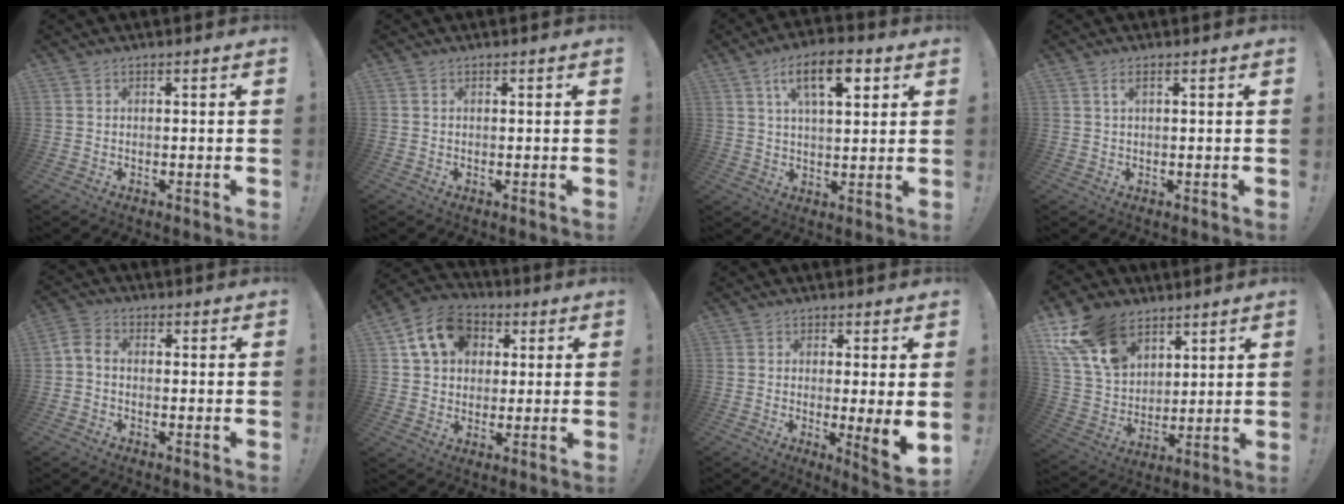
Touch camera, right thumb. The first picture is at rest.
{"total": 0.0}
{"total": 12.2, "force": [5.2, 5.2, 9.8], "torque": [-0.144, -0.008, 0.084]}
{"total": 1.9, "force": [0.7, 0.4, 1.7], "torque": [-0.030, -0.001, 0.010]}
{"total": 3.1, "force": [-1.0, 1.7, 2.4], "torque": [-0.052, 0.008, -0.018]}
{"total": 13.5, "force": [5.0, 10.6, 6.7], "torque": [-0.099, -0.011, 0.100]}
{"total": 6.7, "force": [0.0, 0.1, 6.7], "torque": [-0.082, -0.021, 0.003]}
{"total": 18.5, "force": [11.0, 11.8, 9.0], "torque": [-0.186, -0.056, 0.212]}